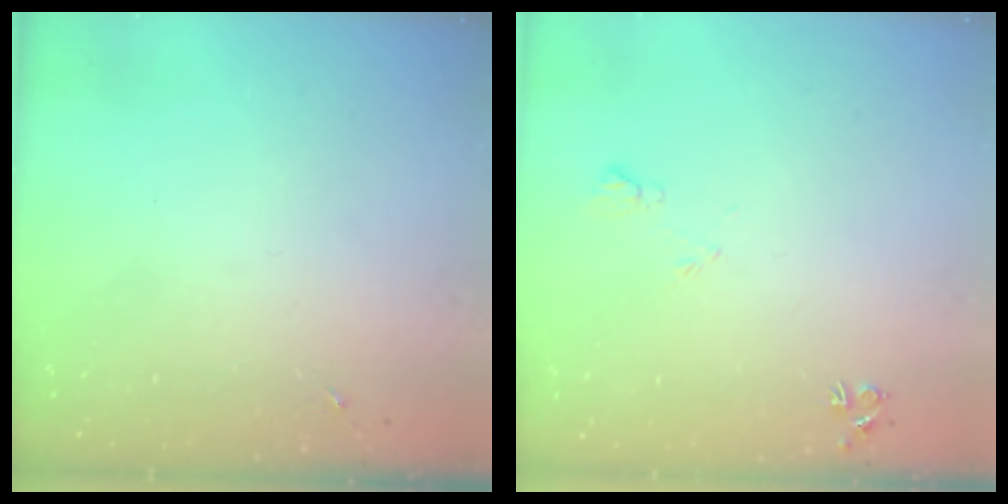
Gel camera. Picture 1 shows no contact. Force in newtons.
{"total": 5.2, "press": 5.1, "slide": 1.0}